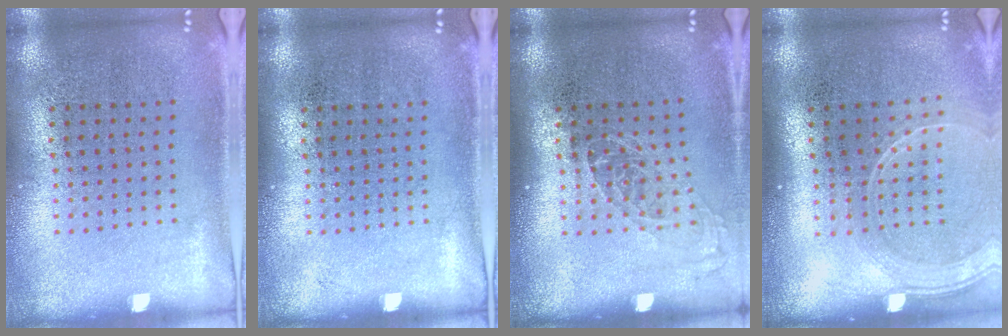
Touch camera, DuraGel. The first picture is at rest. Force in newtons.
{"total": 0.0}
{"total": 1.2, "press": 1.0, "slide": 0.7}
{"total": 1.6, "press": 1.4, "slide": 0.8}